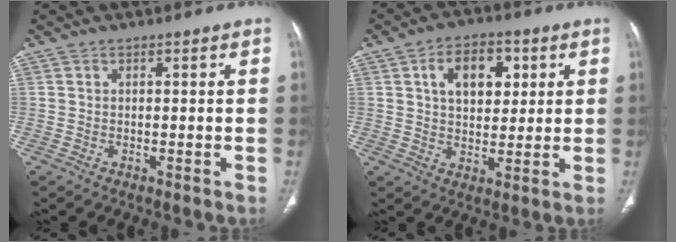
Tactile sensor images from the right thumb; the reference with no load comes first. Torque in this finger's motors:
{"motor_torque": [0.06, 2.18, 0.99, -0.10, 0.03]}